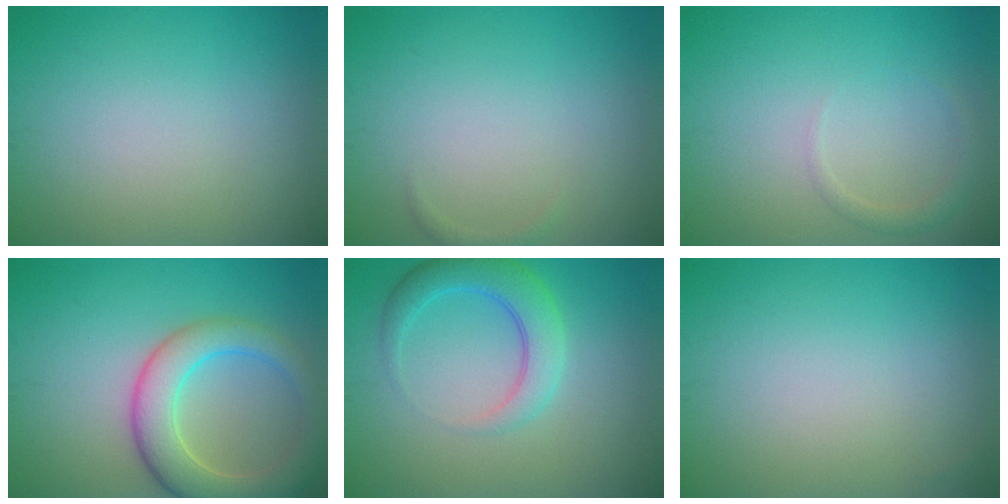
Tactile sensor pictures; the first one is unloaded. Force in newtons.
{"total": 0.6, "press": 0.6, "slide": 0.1}
{"total": 1.3, "press": 1.3, "slide": 0.1}
{"total": 6.5, "press": 6.4, "slide": 0.4}
{"total": 4.1, "press": 4.1, "slide": 0.2}
{"total": 0.0}